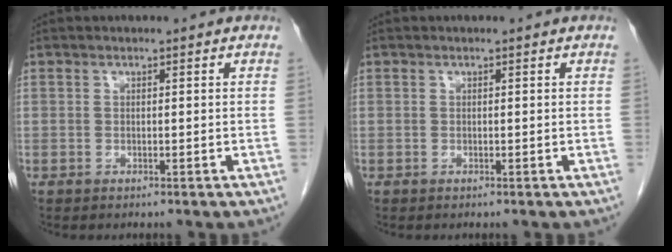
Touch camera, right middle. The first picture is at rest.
{"total": 0.0}